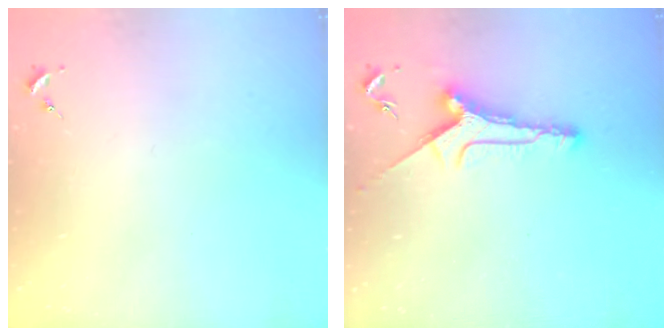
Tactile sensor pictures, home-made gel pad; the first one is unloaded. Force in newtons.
{"total": 8.5, "press": 8.5, "slide": 0.5}